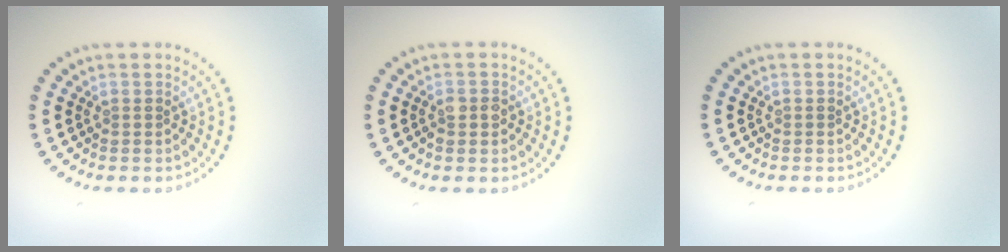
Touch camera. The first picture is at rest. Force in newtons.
{"total": 1.6, "press": 1.6, "slide": 0.3}
{"total": 0.0}